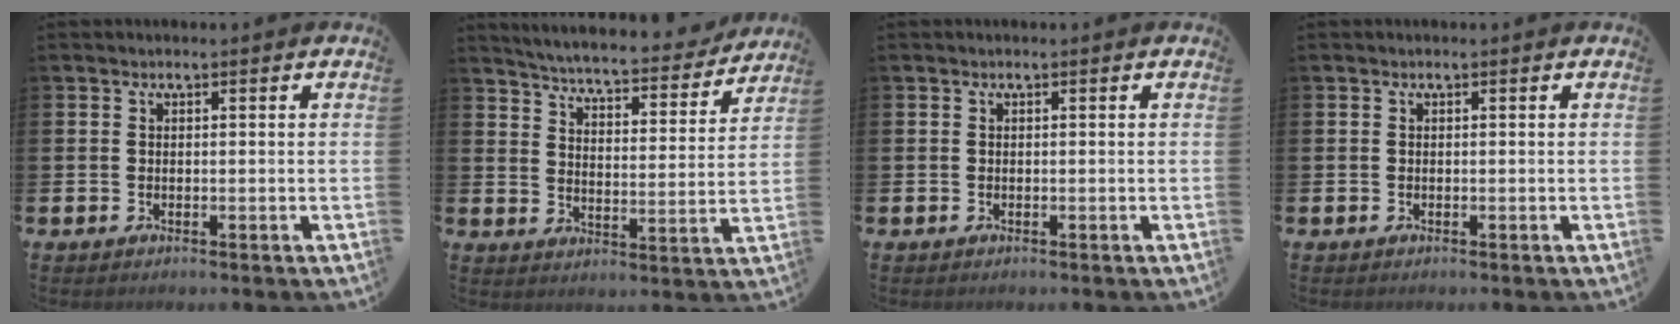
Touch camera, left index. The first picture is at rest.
{"total": 5.4, "force": [5.3, 0.5, 1.3], "torque": [-0.042, -0.046, 0.084]}
{"total": 0.0}
{"total": 0.0}